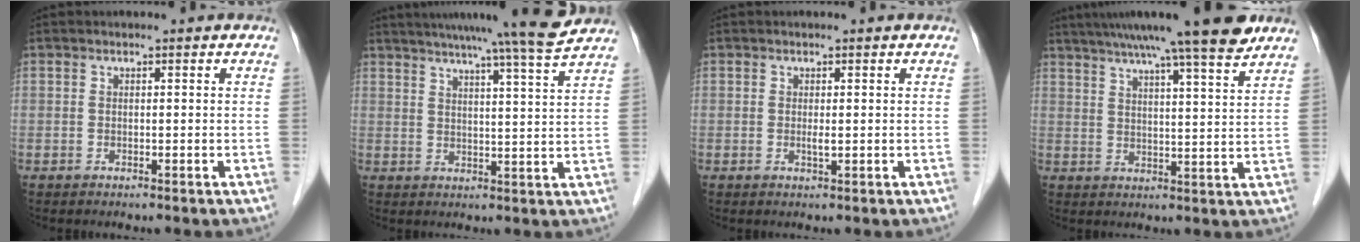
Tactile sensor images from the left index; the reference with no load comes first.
{"total": 13.6, "force": [12.0, -2.0, 6.1], "torque": [-0.099, -0.024, 0.153]}
{"total": 0.9, "force": [0.0, 0.1, 0.9], "torque": [-0.021, -0.002, 0.003]}
{"total": 16.0, "force": [13.0, -0.1, 9.3], "torque": [-0.145, 0.019, 0.180]}